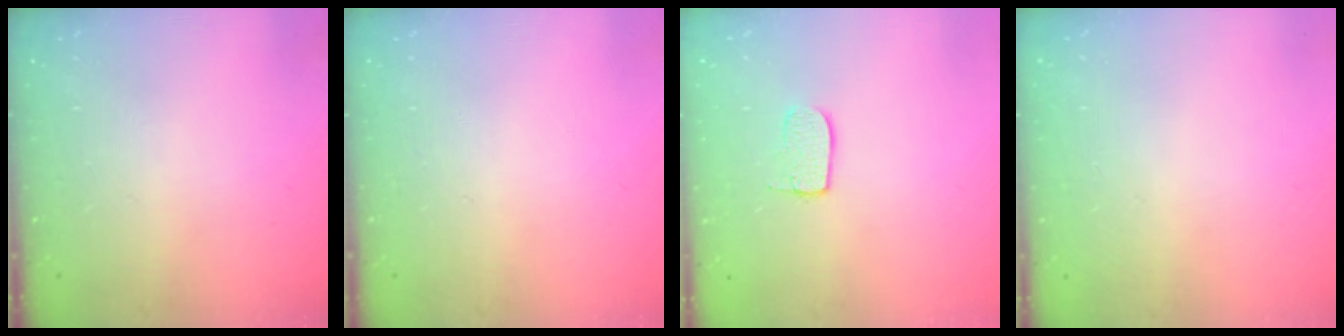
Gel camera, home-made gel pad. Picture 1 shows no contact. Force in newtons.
{"total": 0.0}
{"total": 7.1, "press": 7.0, "slide": 0.4}
{"total": 0.6, "press": 0.6, "slide": 0.1}